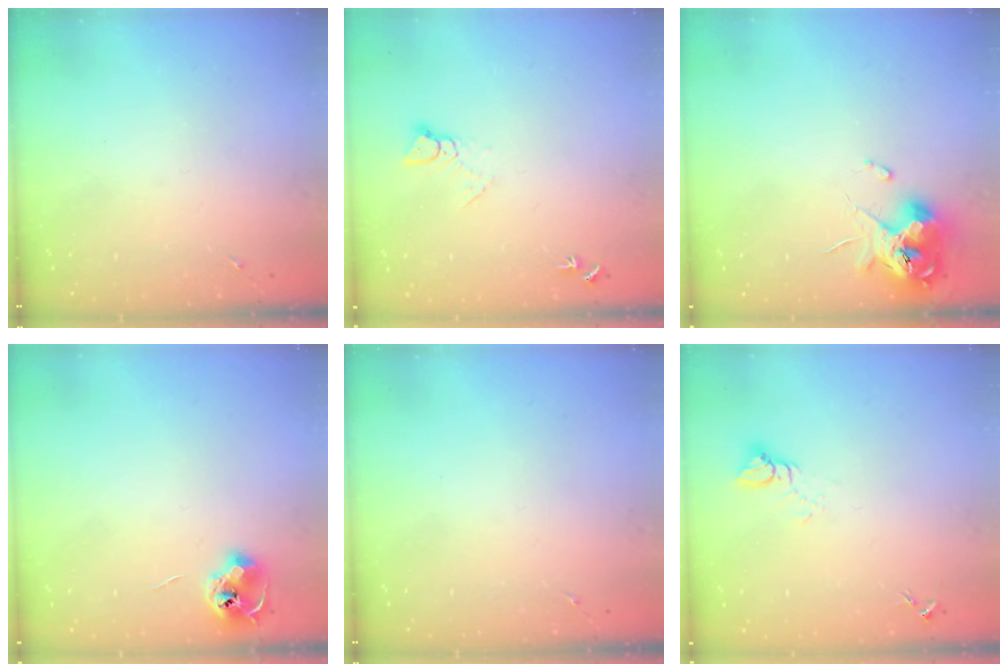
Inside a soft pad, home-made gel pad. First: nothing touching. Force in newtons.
{"total": 4.5, "press": 4.5, "slide": 0.3}
{"total": 11.4, "press": 11.3, "slide": 1.8}
{"total": 7.4, "press": 7.4, "slide": 0.7}
{"total": 0.0}
{"total": 4.8, "press": 4.8, "slide": 0.4}